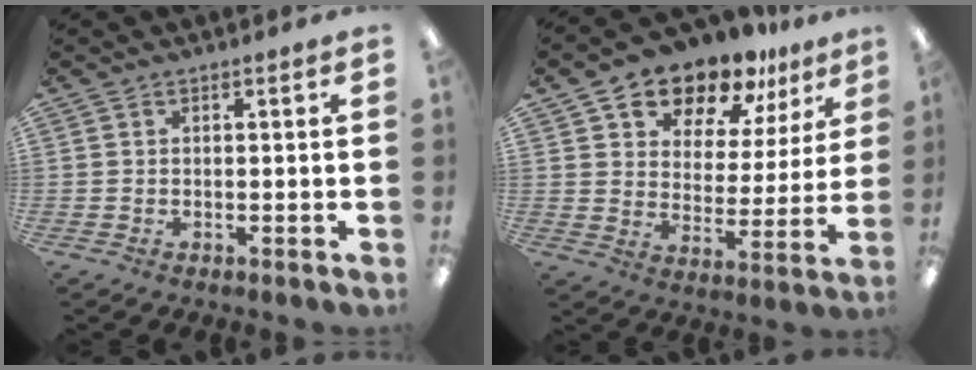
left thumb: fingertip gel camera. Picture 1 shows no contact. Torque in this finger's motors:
{"motor_torque": [0.45, 0.60, 1.46, -1.31, 0.10]}